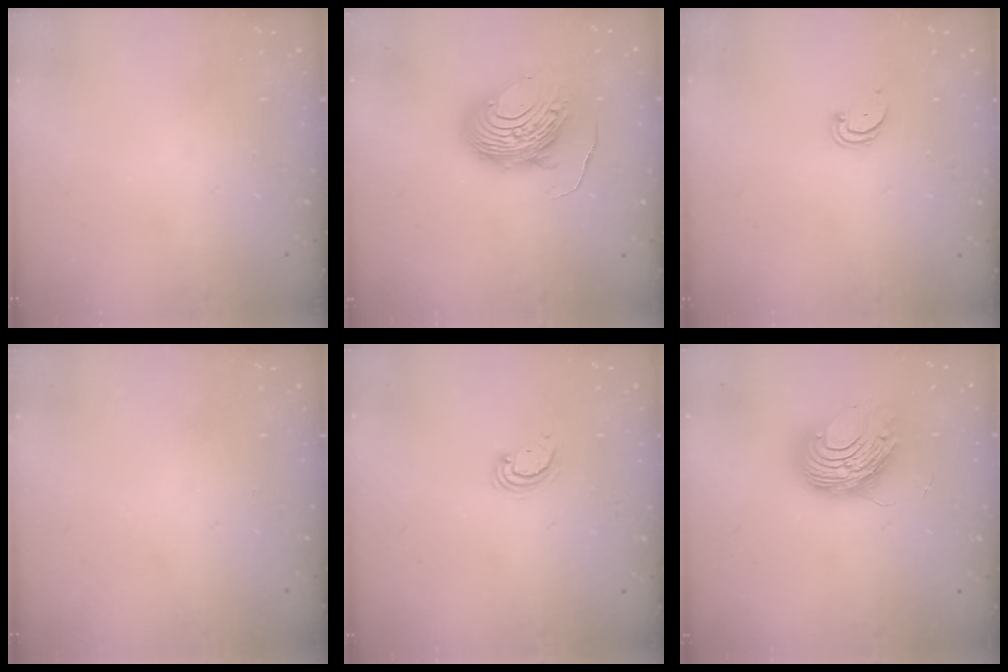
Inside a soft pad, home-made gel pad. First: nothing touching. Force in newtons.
{"total": 11.8, "press": 11.7, "slide": 1.0}
{"total": 1.8, "press": 1.8, "slide": 0.2}
{"total": 0.0}
{"total": 3.0, "press": 3.0, "slide": 0.2}
{"total": 9.7, "press": 9.7, "slide": 1.2}